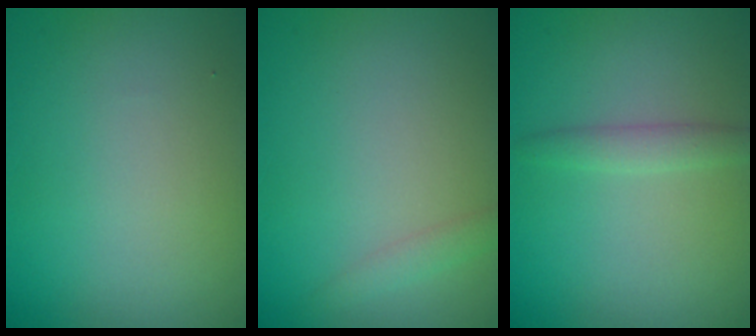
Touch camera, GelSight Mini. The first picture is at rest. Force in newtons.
{"total": 1.2, "press": 1.2, "slide": 0.0}
{"total": 1.6, "press": 1.6, "slide": 0.0}